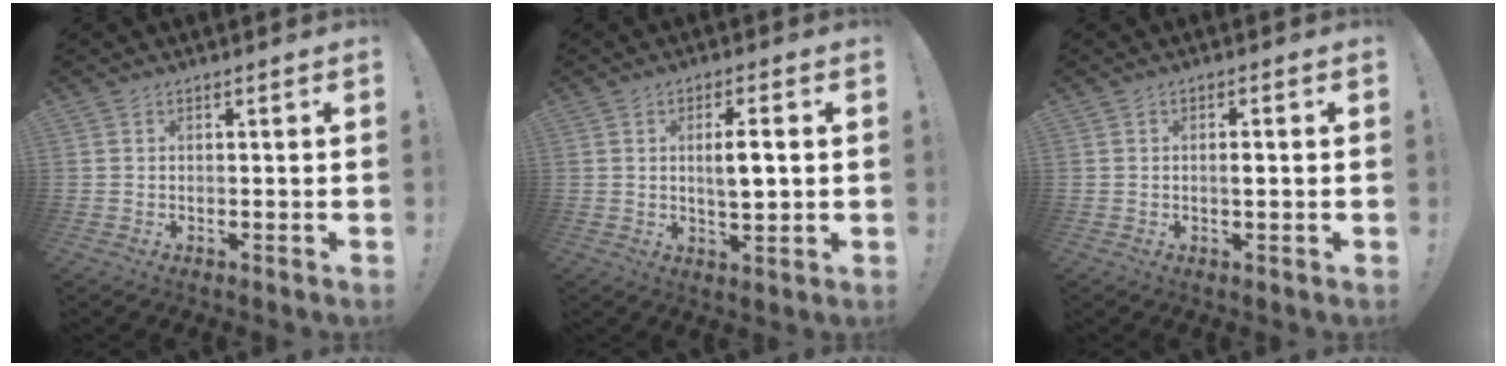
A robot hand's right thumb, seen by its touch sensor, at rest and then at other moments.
{"total": 6.0, "force": [0.7, 1.7, 5.7], "torque": [-0.081, -0.004, 0.005]}
{"total": 1.9, "force": [-0.3, 0.4, 1.8], "torque": [-0.017, -0.003, -0.010]}